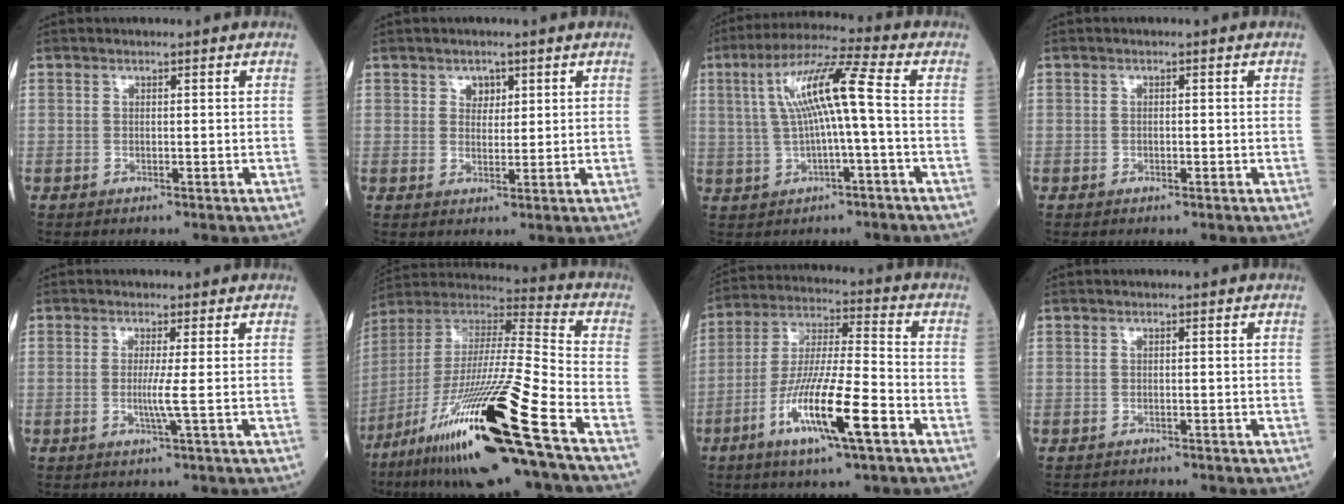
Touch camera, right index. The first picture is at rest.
{"total": 2.3, "force": [1.2, 1.6, 1.0], "torque": [-0.014, 0.000, 0.021]}
{"total": 10.2, "force": [0.8, 0.0, 10.1], "torque": [-0.190, 0.025, 0.016]}
{"total": 0.5, "force": [-0.2, 0.3, 0.3], "torque": [-0.006, 0.002, -0.001]}
{"total": 2.4, "force": [-0.3, -0.9, 2.2], "torque": [-0.042, -0.005, -0.008]}
{"total": 26.7, "force": [-14.5, 0.1, 22.4], "torque": [-0.421, -0.049, -0.268]}
{"total": 14.4, "force": [-6.4, 1.1, 12.8], "torque": [-0.250, -0.016, -0.115]}
{"total": 2.7, "force": [-2.5, 0.9, 0.5], "torque": [-0.009, -0.003, -0.033]}